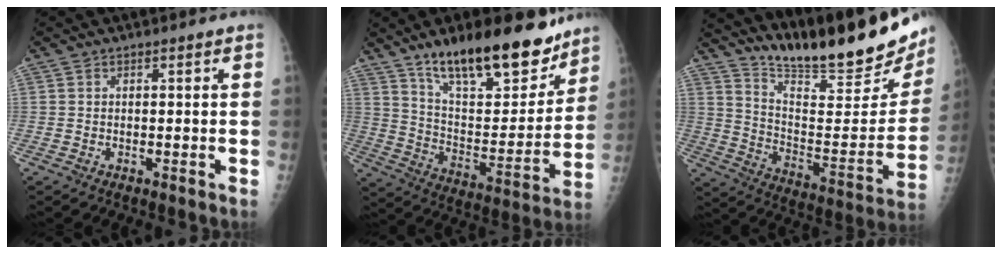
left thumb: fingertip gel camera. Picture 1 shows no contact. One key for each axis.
{"total": 23.7, "fx": 16.9, "fy": 8.4, "fz": 14.3, "tx": -0.179, "ty": -0.083, "tz": 0.276}
{"total": 26.7, "fx": 21.2, "fy": 5.6, "fz": 15.2, "tx": -0.198, "ty": -0.124, "tz": 0.318}